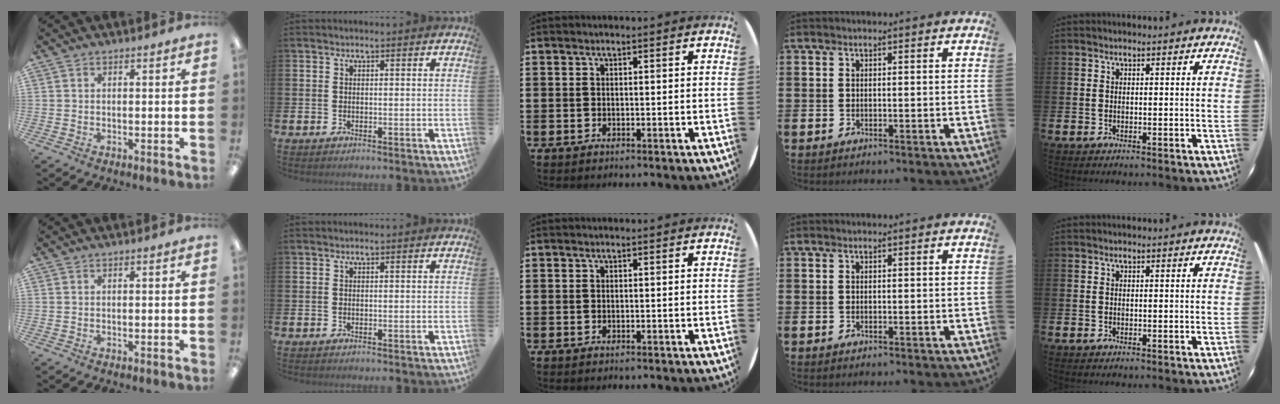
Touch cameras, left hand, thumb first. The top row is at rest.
{}